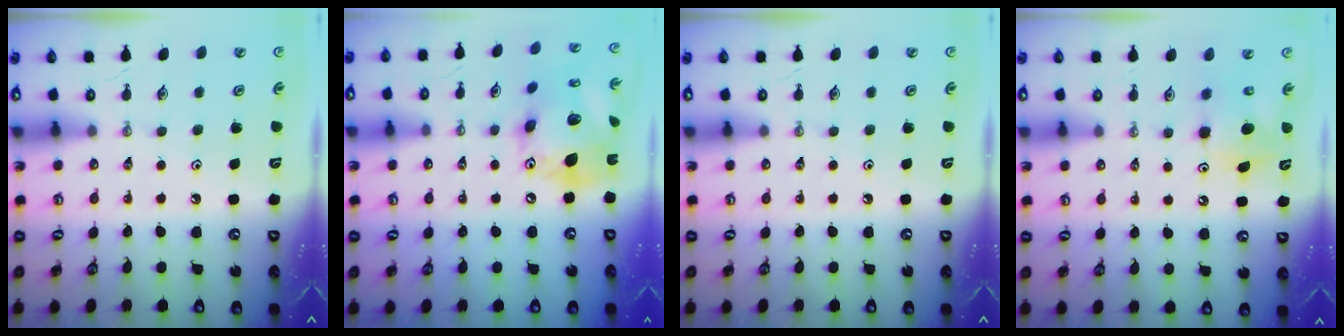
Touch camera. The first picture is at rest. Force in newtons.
{"total": 18.3, "press": 18.2, "slide": 2.3}
{"total": 0.0}
{"total": 7.9, "press": 7.9, "slide": 0.8}